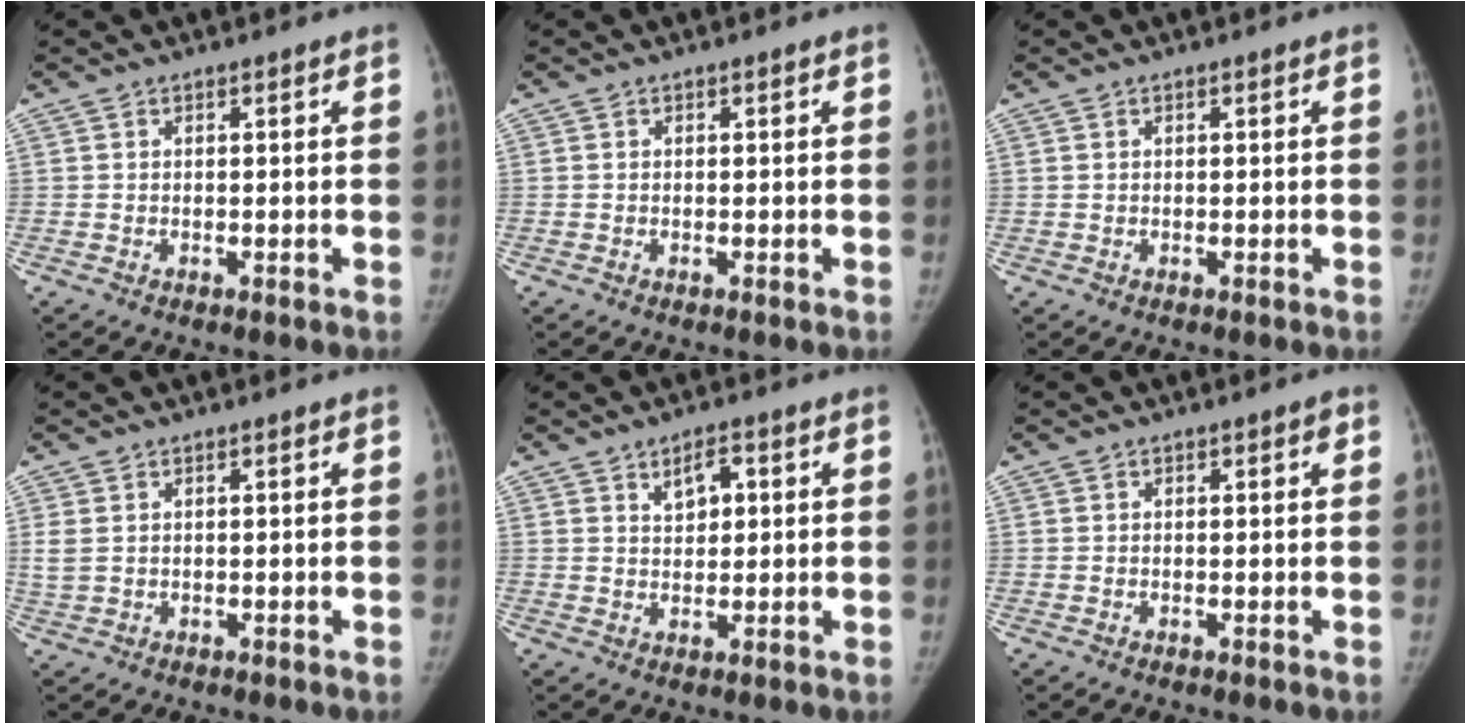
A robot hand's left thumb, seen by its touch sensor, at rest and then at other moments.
{"total": 0.0}
{"total": 0.0}
{"total": 2.3, "force": [0.6, 1.6, 1.5], "torque": [-0.048, 0.004, 0.018]}
{"total": 4.1, "force": [1.6, 2.3, 2.9], "torque": [-0.032, -0.003, 0.028]}
{"total": 1.0, "force": [0.4, 0.4, 0.8], "torque": [-0.006, 0.001, 0.004]}